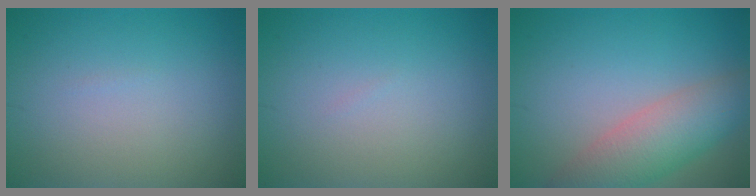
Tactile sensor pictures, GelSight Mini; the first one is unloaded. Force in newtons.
{"total": 0.0}
{"total": 5.7, "press": 5.7, "slide": 0.3}